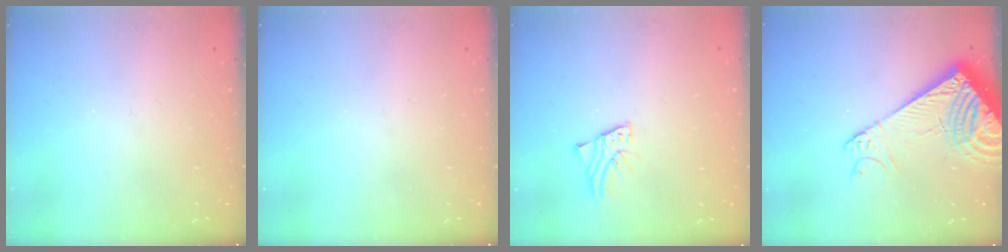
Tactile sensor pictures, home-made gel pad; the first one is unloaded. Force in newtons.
{"total": 0.0}
{"total": 2.3, "press": 2.3, "slide": 0.1}
{"total": 15.6, "press": 15.3, "slide": 2.8}